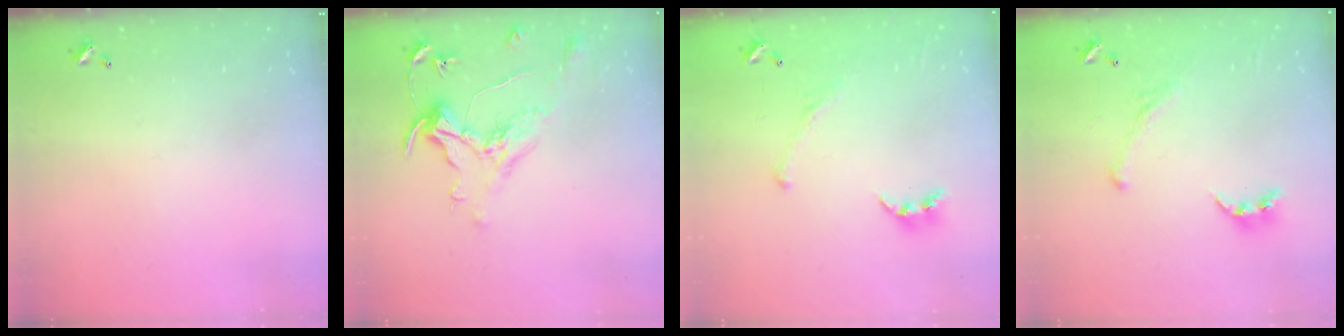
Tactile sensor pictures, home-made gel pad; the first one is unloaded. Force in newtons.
{"total": 1.6, "press": 1.4, "slide": 0.7}
{"total": 2.3, "press": 2.3, "slide": 0.5}
{"total": 1.6, "press": 1.4, "slide": 0.8}